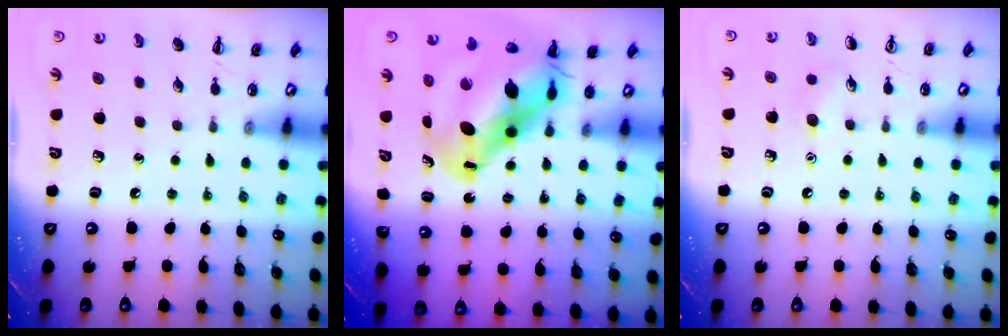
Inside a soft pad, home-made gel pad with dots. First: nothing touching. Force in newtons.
{"total": 14.2, "press": 13.8, "slide": 3.6}
{"total": 5.4, "press": 5.1, "slide": 1.7}